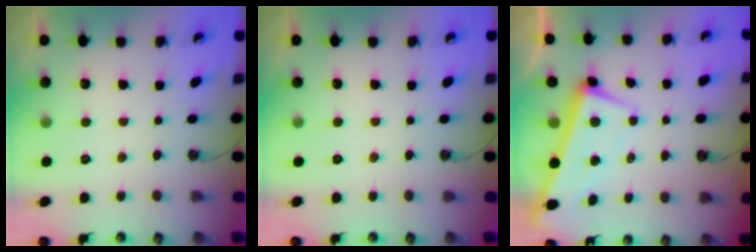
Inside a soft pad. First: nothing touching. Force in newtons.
{"total": 0.0}
{"total": 1.8, "press": 0.8, "slide": 1.6}